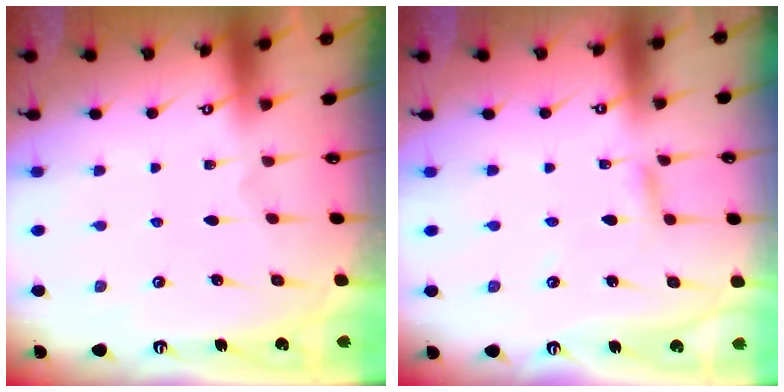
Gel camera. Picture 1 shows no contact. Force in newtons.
{"total": 3.5, "press": 3.5, "slide": 0.4}